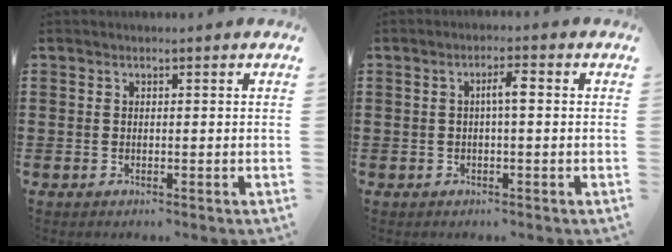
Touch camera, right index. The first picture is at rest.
{"total": 2.6, "force": [0.0, 0.5, 2.6], "torque": [-0.049, 0.005, -0.003]}